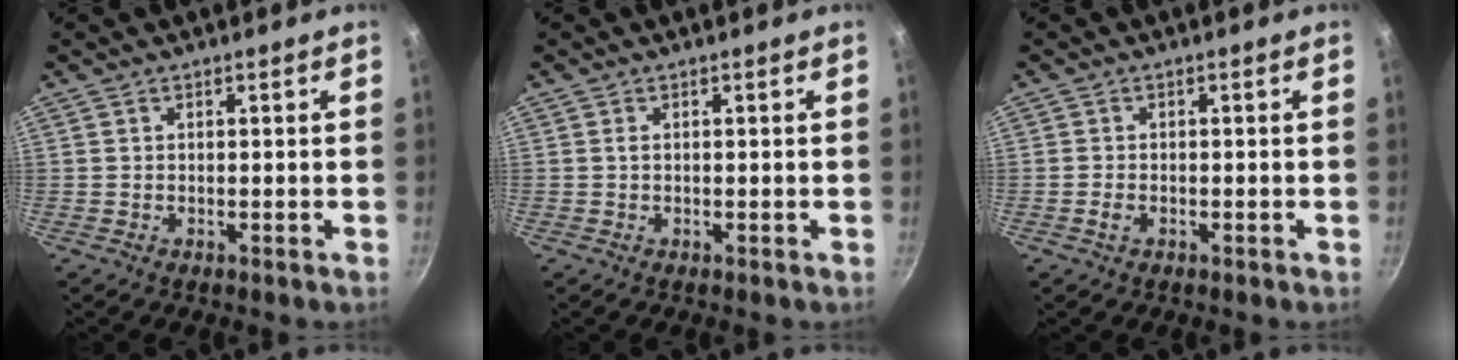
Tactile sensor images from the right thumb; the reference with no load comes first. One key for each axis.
{"total": 0.6, "fx": 0.0, "fy": 0.4, "fz": 0.5, "tx": -0.010, "ty": 0.002, "tz": 0.000}
{"total": 1.3, "fx": -0.5, "fy": 1.0, "fz": 0.7, "tx": -0.018, "ty": 0.005, "tz": -0.011}